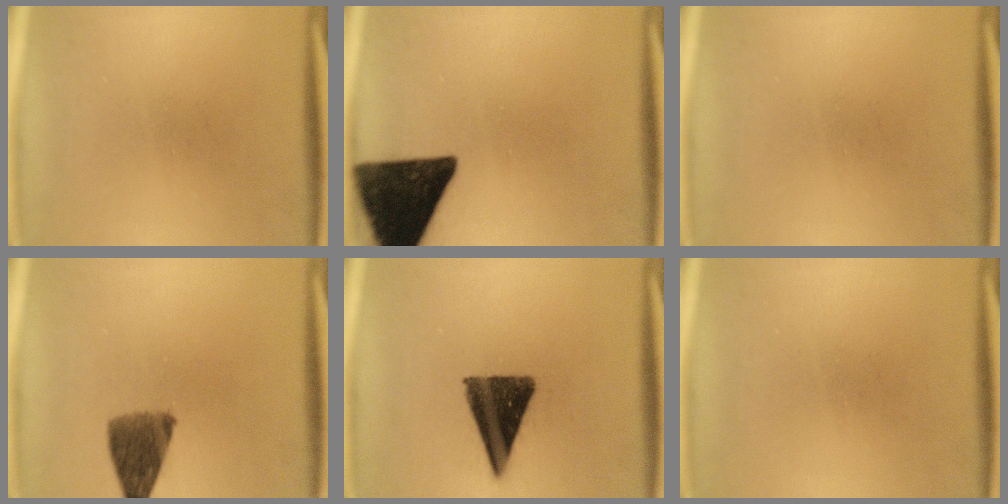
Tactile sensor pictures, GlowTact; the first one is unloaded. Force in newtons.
{"total": 16.4}
{"total": 0.0}
{"total": 7.4}
{"total": 13.2}
{"total": 0.0}